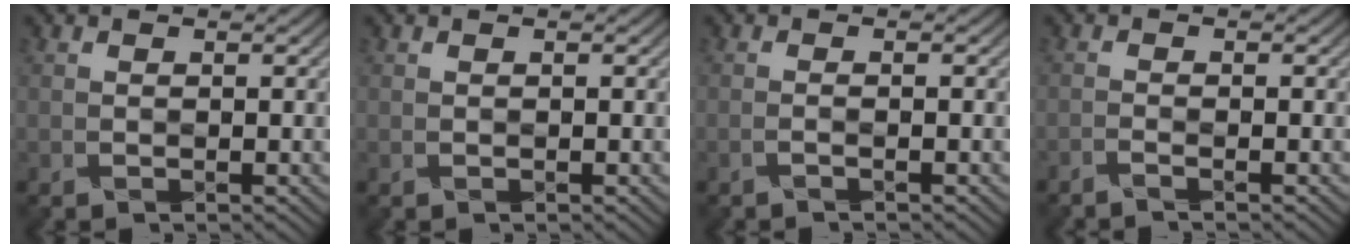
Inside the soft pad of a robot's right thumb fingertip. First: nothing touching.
{"total": 0.0}
{"total": 0.8, "force": [-0.6, 0.0, 0.5], "torque": [-0.004, 0.006, -0.019]}
{"total": 1.2, "force": [-1.1, 0.1, 0.6], "torque": [-0.003, 0.005, -0.031]}